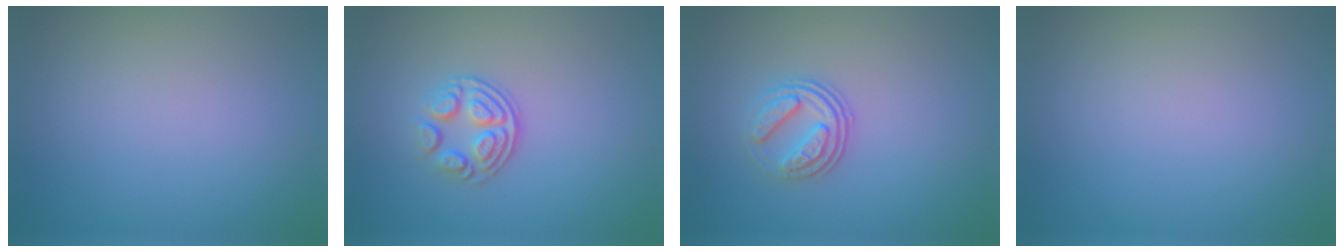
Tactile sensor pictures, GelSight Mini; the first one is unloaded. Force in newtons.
{"total": 3.2, "press": 2.4, "slide": 2.2}
{"total": 3.1, "press": 2.4, "slide": 1.9}
{"total": 0.0}